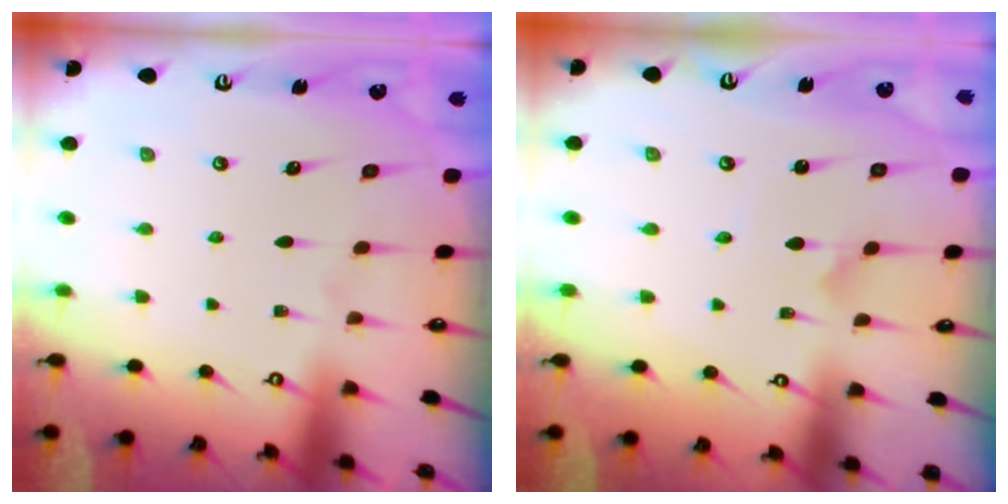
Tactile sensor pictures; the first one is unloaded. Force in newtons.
{"total": 2.3, "press": 2.3, "slide": 0.2}